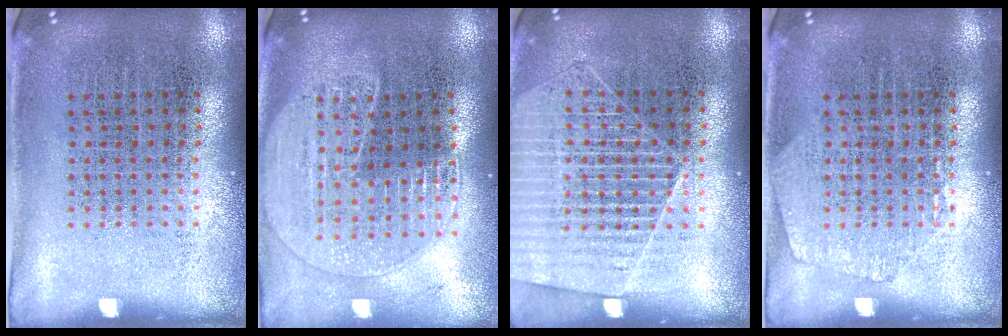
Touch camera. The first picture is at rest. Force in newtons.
{"total": 1.9, "press": 1.7, "slide": 0.8}
{"total": 1.4, "press": 1.3, "slide": 0.5}
{"total": 1.0, "press": 1.0, "slide": 0.1}